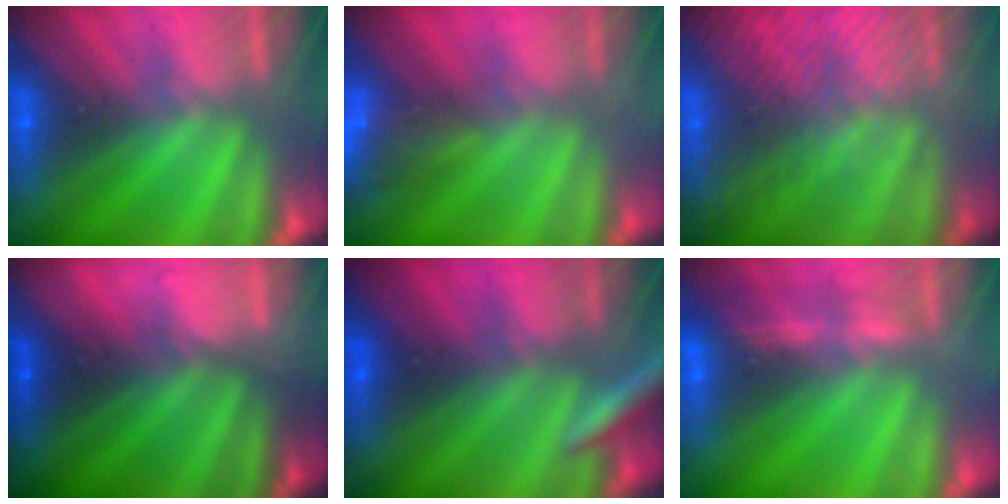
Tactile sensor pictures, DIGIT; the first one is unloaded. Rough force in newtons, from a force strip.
{"total": 8.0}
{"total": 13.7}
{"total": 1.8}
{"total": 3.0}
{"total": 1.4}